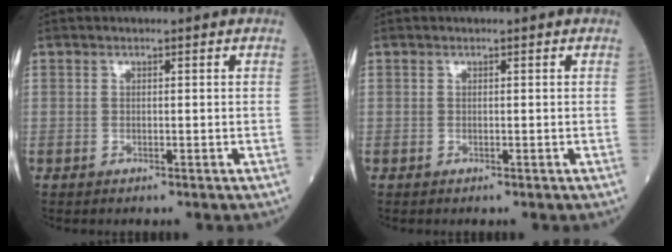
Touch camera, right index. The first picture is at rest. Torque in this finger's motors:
{"motor_torque": [0.01, 0.01, 0.00, 0.00]}